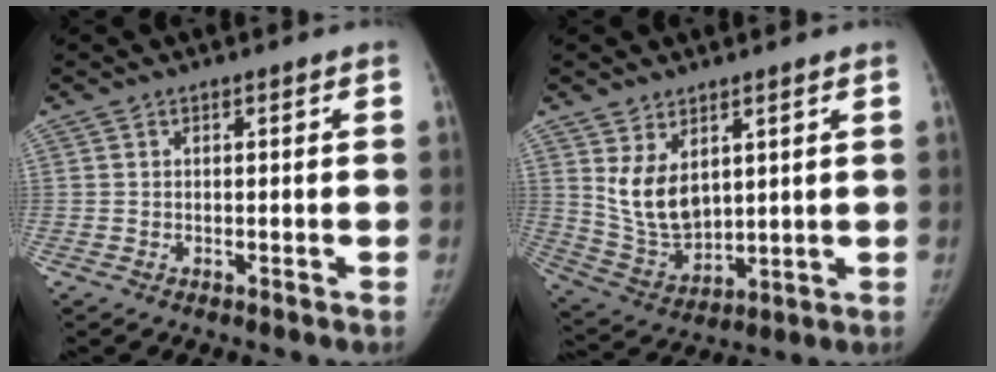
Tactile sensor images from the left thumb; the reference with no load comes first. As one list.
[{"total": 9.9, "force": [3.8, 6.1, 6.8], "torque": [-0.105, -0.029, 0.096]}]